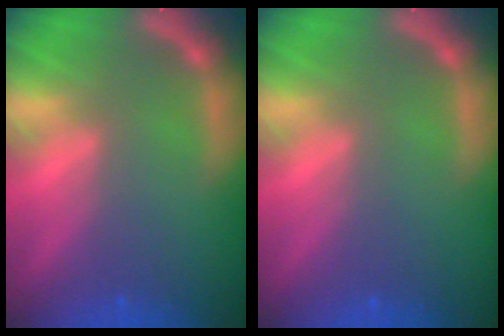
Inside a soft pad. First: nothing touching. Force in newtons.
{"total": 0.0}